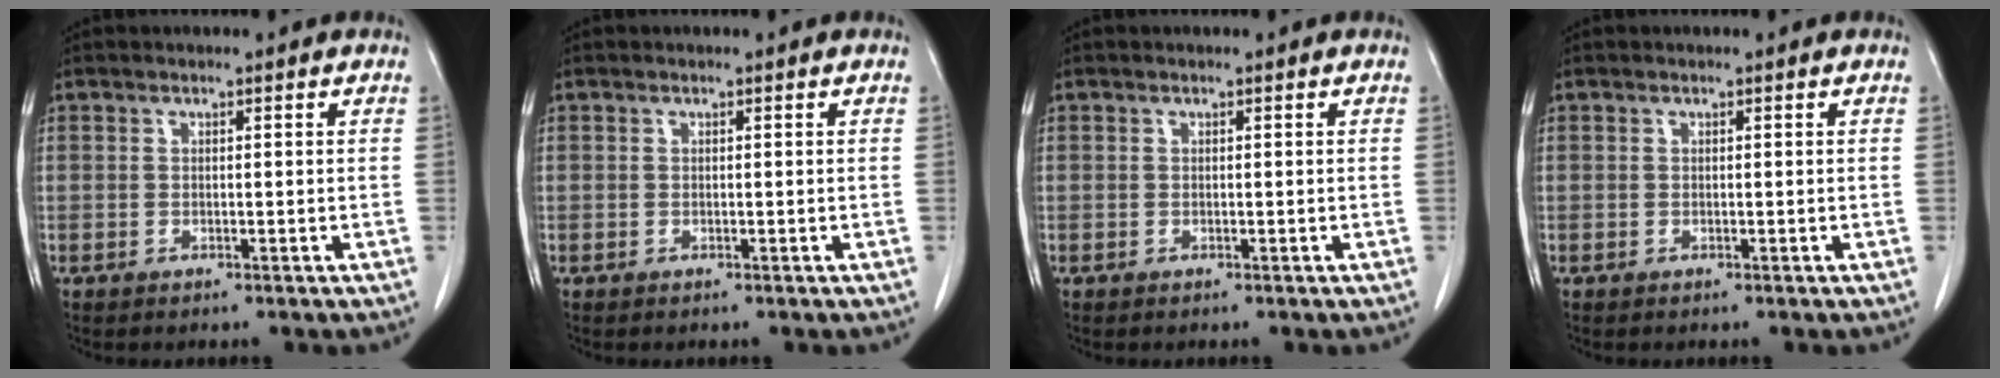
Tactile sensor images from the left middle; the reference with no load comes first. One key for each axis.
{"total": 0.0}
{"total": 0.0}
{"total": 0.0}